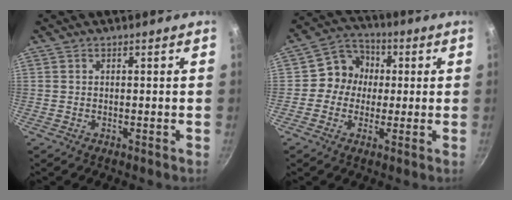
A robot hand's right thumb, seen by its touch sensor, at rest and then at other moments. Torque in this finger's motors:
{"motor_torque": [-0.25, -0.15, -0.06, 0.13, 0.07]}